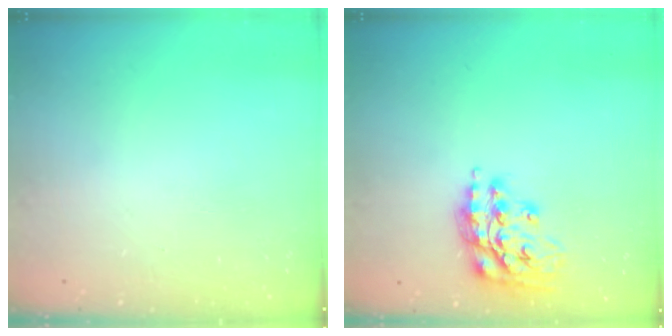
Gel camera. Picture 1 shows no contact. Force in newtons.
{"total": 15.2, "press": 15.1, "slide": 0.8}